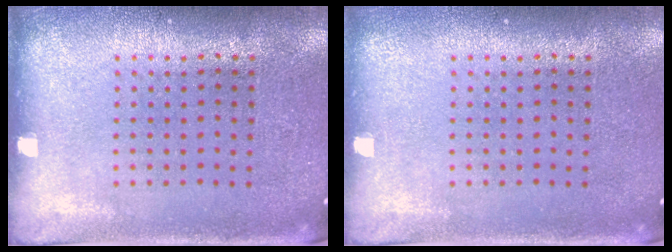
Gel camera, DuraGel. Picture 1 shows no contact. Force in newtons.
{"total": 0.0}